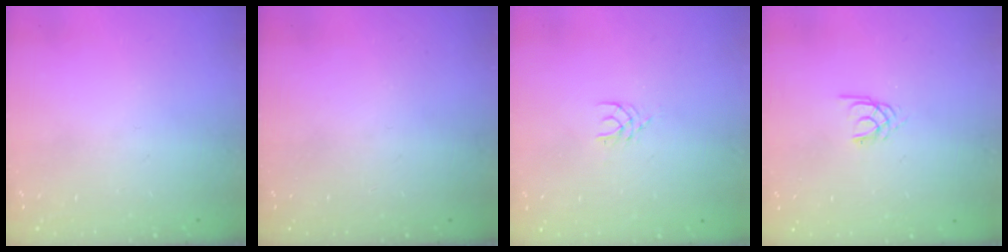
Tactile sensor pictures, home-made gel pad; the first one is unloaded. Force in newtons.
{"total": 0.0}
{"total": 2.9, "press": 2.9, "slide": 0.4}
{"total": 1.7, "press": 1.7, "slide": 0.3}